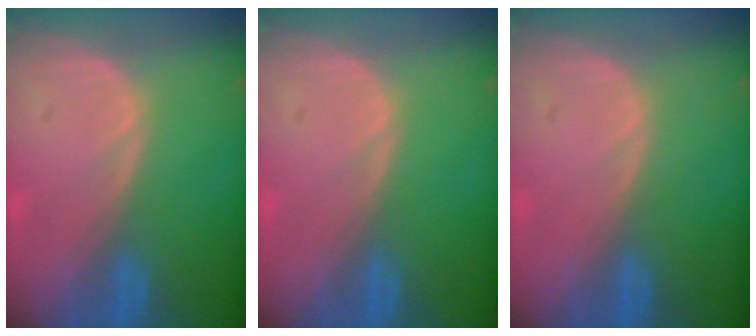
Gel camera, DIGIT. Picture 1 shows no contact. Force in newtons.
{"total": 0.0}
{"total": 0.0}